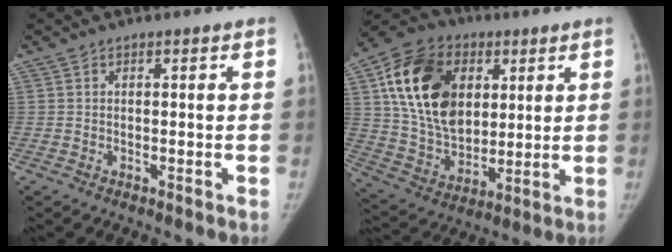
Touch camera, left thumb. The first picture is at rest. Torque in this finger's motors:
{"motor_torque": [0.16, 0.64, 1.77, -1.01, 0.42]}